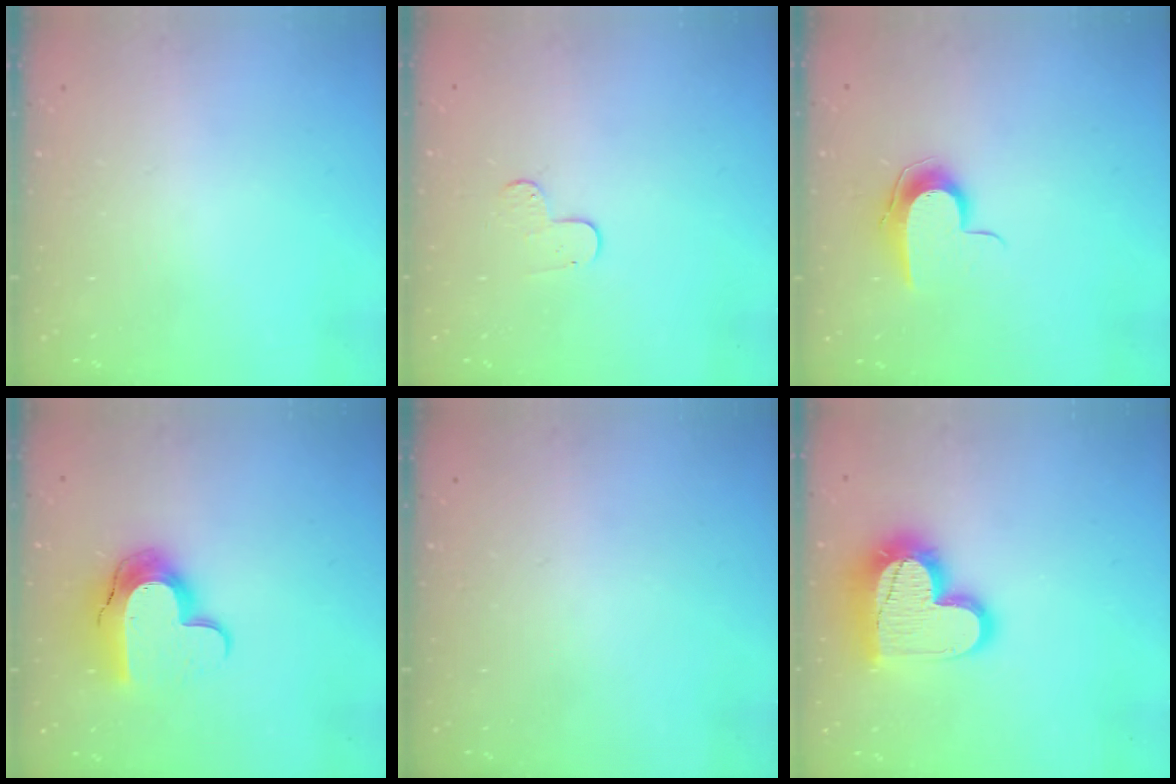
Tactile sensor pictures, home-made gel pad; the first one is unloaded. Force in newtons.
{"total": 5.5, "press": 5.5, "slide": 0.6}
{"total": 8.9, "press": 8.9, "slide": 0.9}
{"total": 13.0, "press": 13.0, "slide": 1.0}
{"total": 0.0}
{"total": 18.9, "press": 18.9, "slide": 1.4}